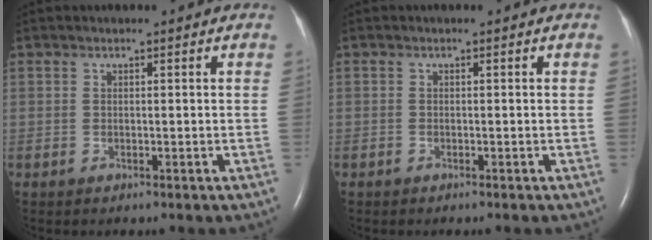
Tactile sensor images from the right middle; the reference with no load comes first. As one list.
[{"total": 0.0}]